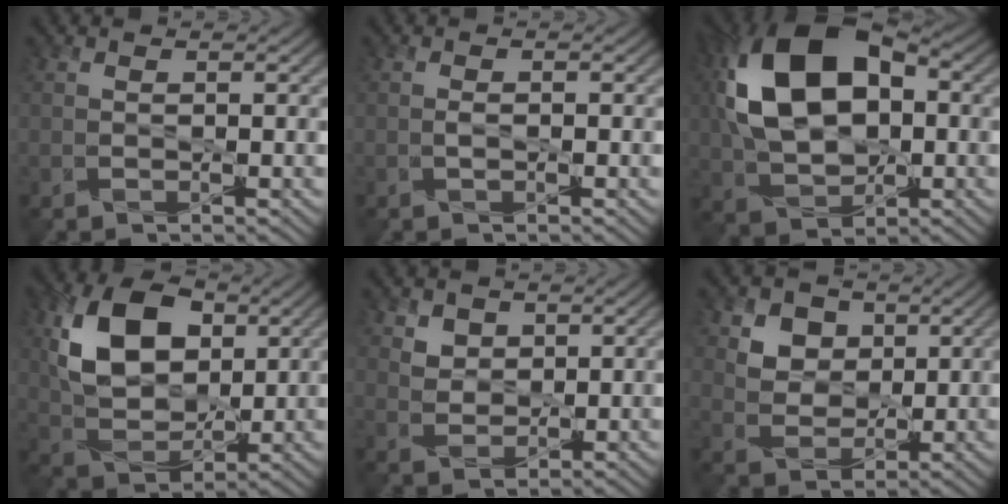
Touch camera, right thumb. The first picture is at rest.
{"total": 0.8, "force": [-0.3, 0.1, 0.8], "torque": [-0.009, 0.000, -0.005]}
{"total": 15.7, "force": [2.3, 9.9, 12.0], "torque": [-0.253, 0.022, 0.039]}
{"total": 11.2, "force": [3.3, 7.3, 7.8], "torque": [-0.157, 0.005, 0.063]}
{"total": 3.6, "force": [2.4, 2.4, 1.2], "torque": [-0.052, -0.009, 0.056]}
{"total": 7.4, "force": [3.6, 5.5, 3.3], "torque": [-0.099, 0.000, 0.079]}